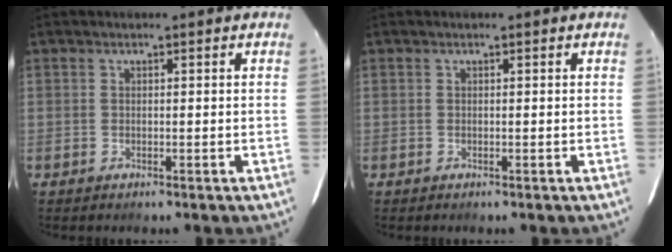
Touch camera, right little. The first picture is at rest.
{"total": 0.0}